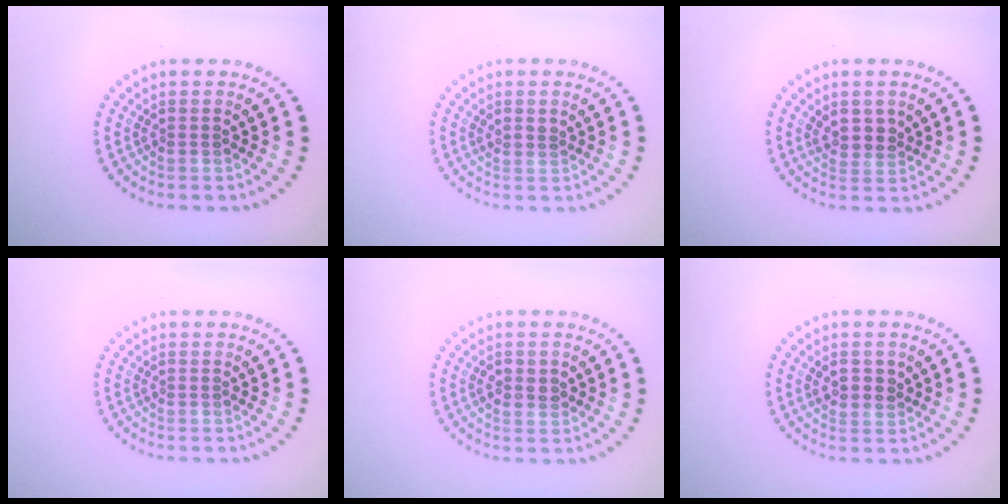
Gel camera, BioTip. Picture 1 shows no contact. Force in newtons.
{"total": 0.7, "press": 0.4, "slide": 0.5}
{"total": 2.5, "press": 2.2, "slide": 1.1}
{"total": 0.0}
{"total": 1.8, "press": 1.8, "slide": 0.2}
{"total": 1.7, "press": 1.5, "slide": 0.6}